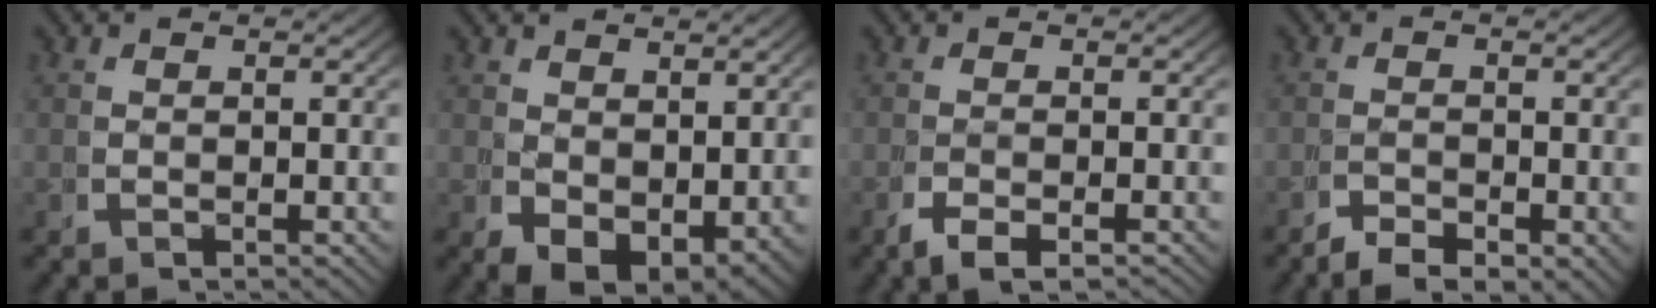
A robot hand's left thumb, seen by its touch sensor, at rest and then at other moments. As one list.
[{"total": 4.8, "force": [-0.8, 3.5, 3.2], "torque": [-0.053, -0.039, 0.011]}, {"total": 1.4, "force": [-1.2, -0.2, 0.6], "torque": [0.000, 0.003, -0.022]}, {"total": 1.5, "force": [-1.4, 0.0, 0.6], "torque": [0.015, -0.002, -0.031]}]